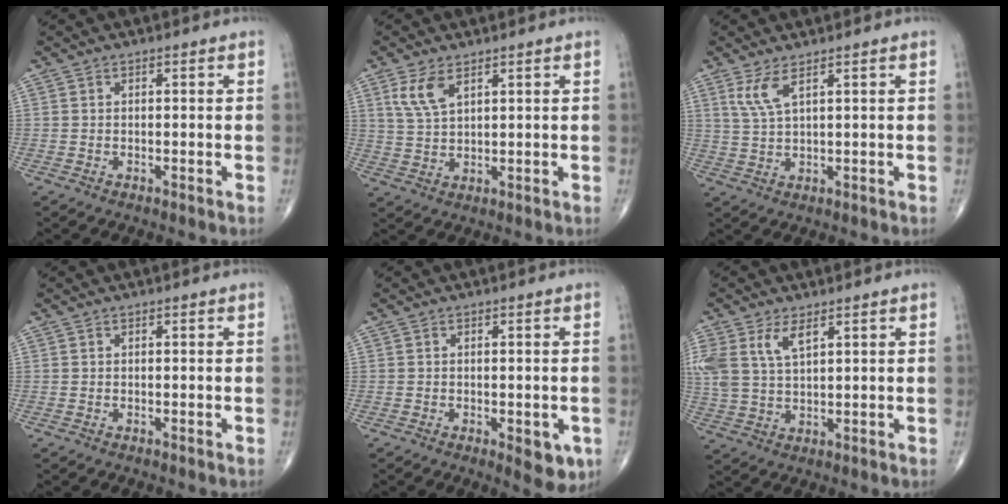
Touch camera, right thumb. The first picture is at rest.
{"total": 5.4, "force": [2.9, 2.4, 3.9], "torque": [-0.082, -0.007, 0.067]}
{"total": 4.1, "force": [2.3, 0.8, 3.3], "torque": [-0.079, -0.011, 0.058]}
{"total": 0.0}
{"total": 5.4, "force": [-1.8, 2.3, 4.5], "torque": [-0.040, -0.007, -0.017]}
{"total": 8.8, "force": [4.1, 4.3, 6.5], "torque": [-0.148, -0.002, 0.090]}